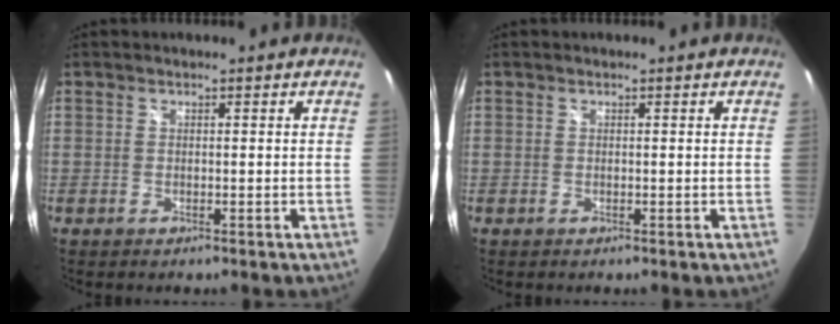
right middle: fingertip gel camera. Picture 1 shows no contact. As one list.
[{"total": 0.0}]